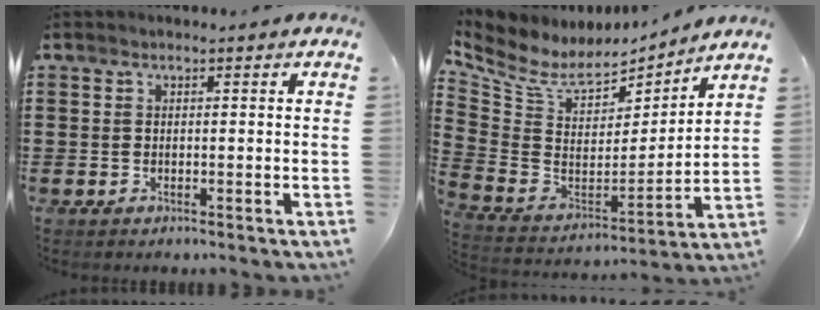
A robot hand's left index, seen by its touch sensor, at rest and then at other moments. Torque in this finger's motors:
{"motor_torque": [1.09, -1.04, 0.29, 0.07]}